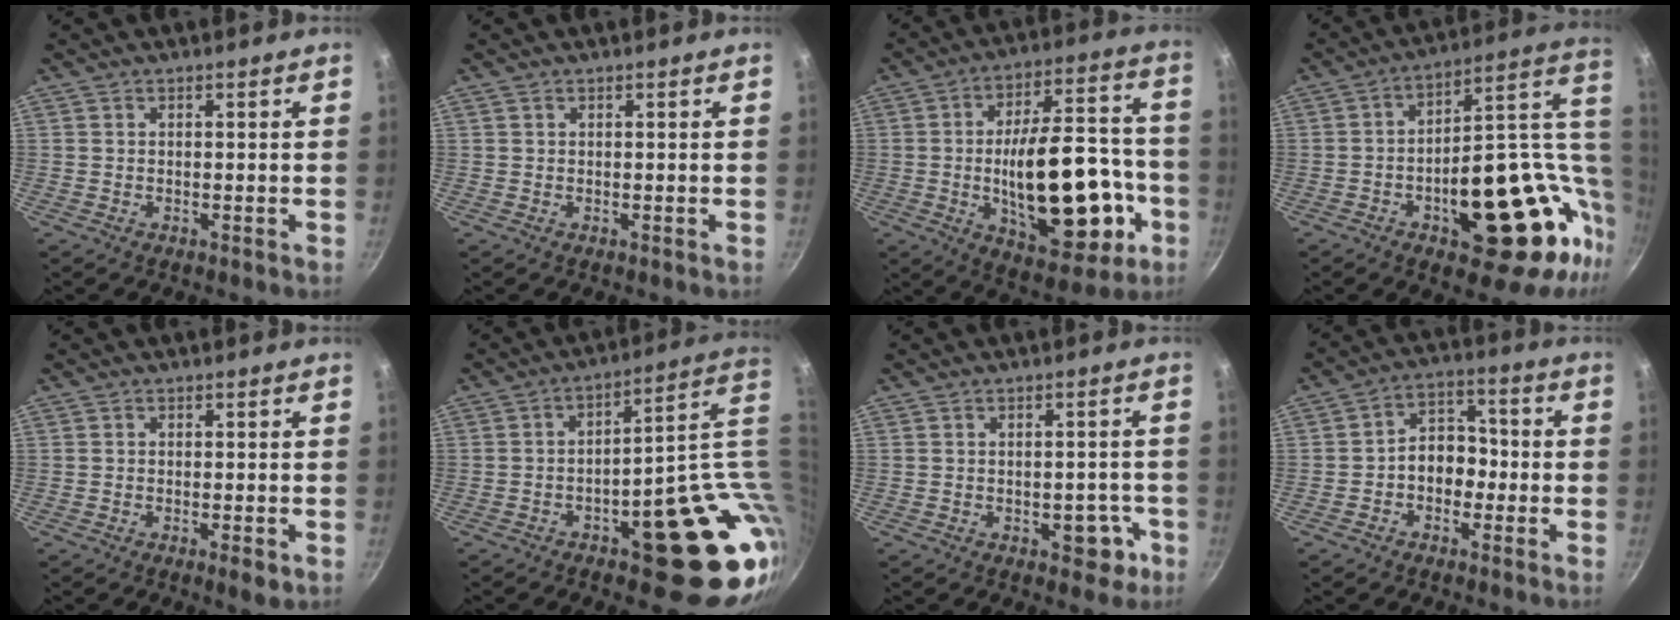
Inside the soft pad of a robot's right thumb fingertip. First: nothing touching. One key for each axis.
{"total": 0.0}
{"total": 25.5, "fx": -5.6, "fy": 12.1, "fz": 21.7, "tx": -0.294, "ty": 0.040, "tz": -0.060}
{"total": 28.2, "fx": -3.0, "fy": 14.4, "fz": 24.1, "tx": -0.277, "ty": 0.016, "tz": -0.025}
{"total": 2.6, "fx": -1.1, "fy": 0.8, "fz": 2.2, "tx": -0.040, "ty": 0.002, "tz": -0.018}
{"total": 23.1, "fx": -1.4, "fy": 10.1, "fz": 20.8, "tx": -0.192, "ty": 0.011, "tz": 0.001}
{"total": 5.3, "fx": -2.2, "fy": 3.3, "fz": 3.6, "tx": -0.015, "ty": 0.019, "tz": -0.022}
{"total": 7.4, "fx": -1.9, "fy": 5.6, "fz": 4.5, "tx": -0.023, "ty": 0.036, "tz": -0.040}